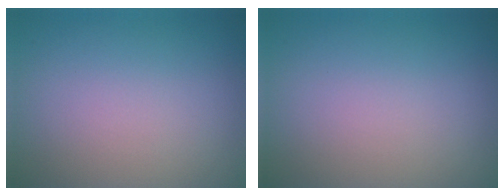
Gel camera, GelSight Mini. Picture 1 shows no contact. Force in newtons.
{"total": 0.0}